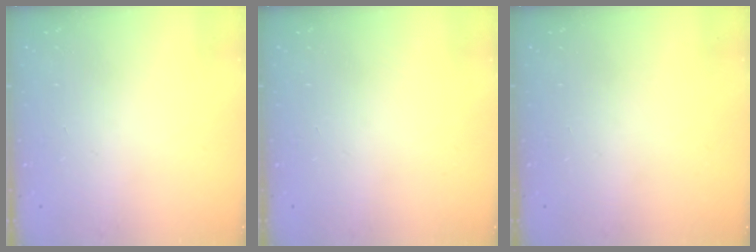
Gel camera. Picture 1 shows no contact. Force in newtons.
{"total": 0.0}
{"total": 0.0}